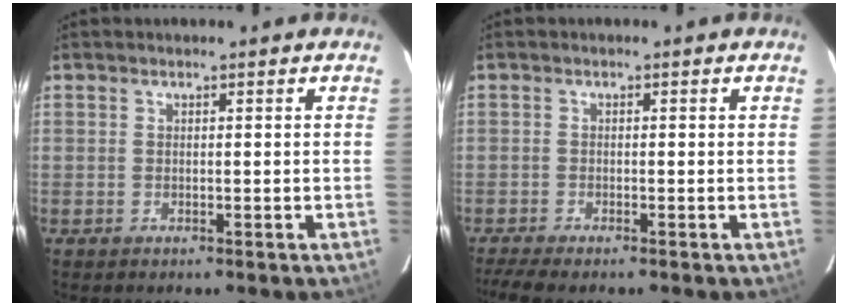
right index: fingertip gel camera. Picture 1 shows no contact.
{"total": 4.4, "force": [-3.5, 0.4, 2.7], "torque": [-0.045, -0.006, -0.060]}